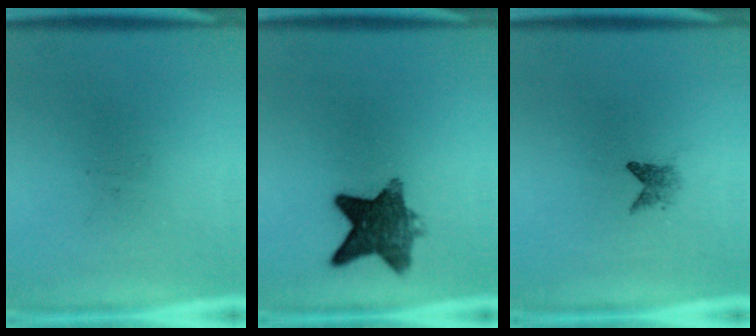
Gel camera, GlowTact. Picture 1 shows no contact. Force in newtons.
{"total": 8.9}
{"total": 1.6}